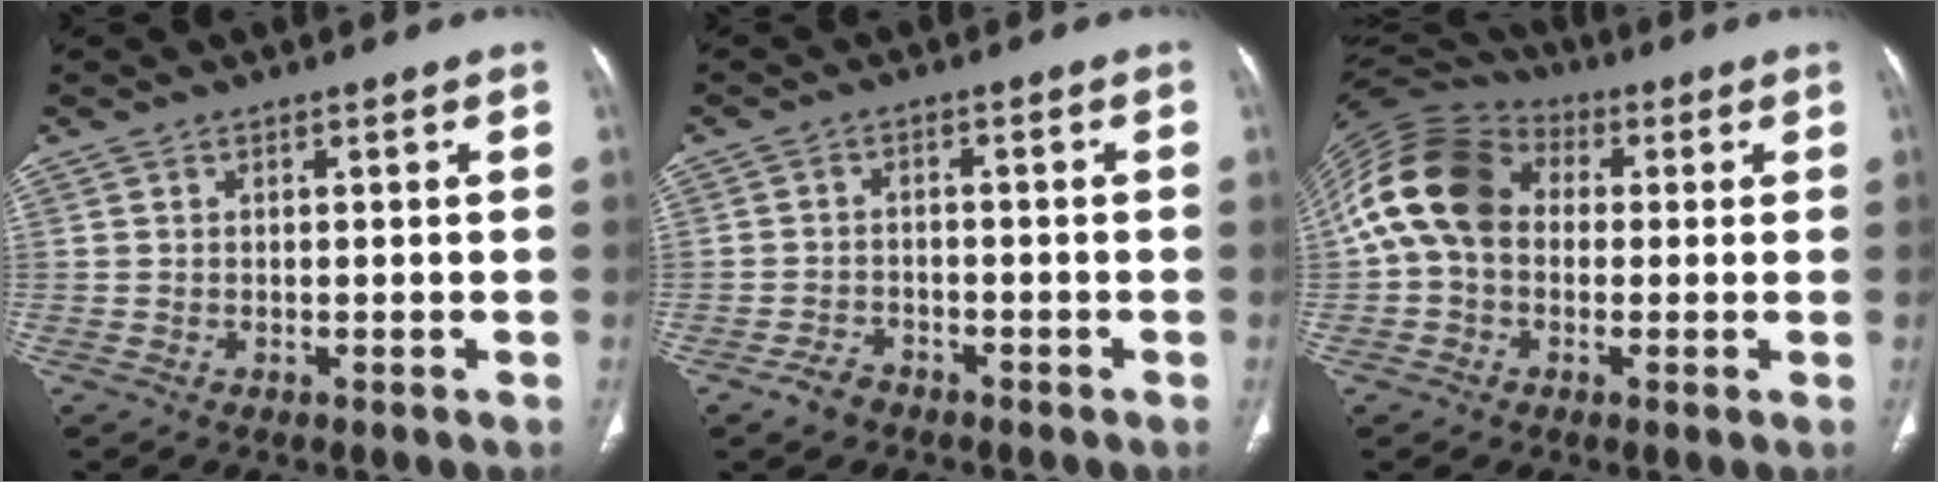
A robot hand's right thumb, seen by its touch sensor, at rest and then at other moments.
{"total": 3.3, "force": [-2.5, 2.0, 1.0], "torque": [-0.022, 0.017, -0.039]}
{"total": 15.6, "force": [1.0, 11.8, 10.1], "torque": [-0.194, 0.039, 0.007]}